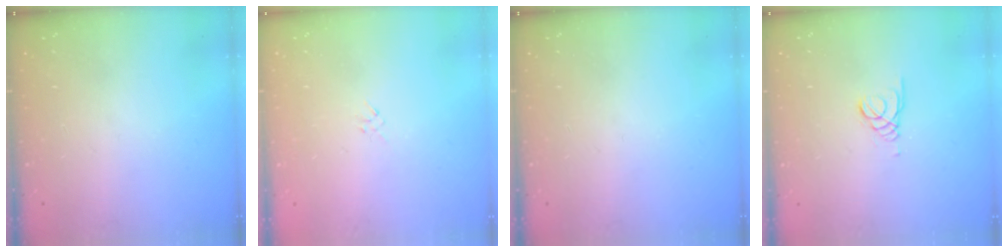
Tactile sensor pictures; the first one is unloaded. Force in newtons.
{"total": 1.3, "press": 1.2, "slide": 0.5}
{"total": 0.0}
{"total": 1.0, "press": 1.0, "slide": 0.1}